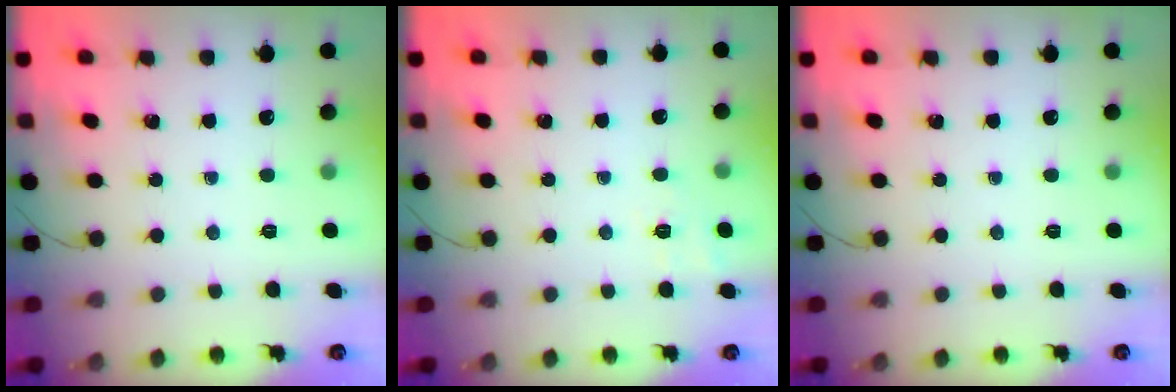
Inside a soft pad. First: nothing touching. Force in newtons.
{"total": 2.2, "press": 1.3, "slide": 1.8}
{"total": 0.0}